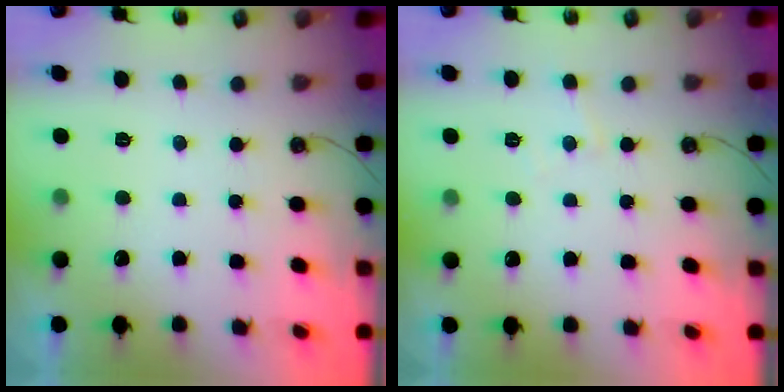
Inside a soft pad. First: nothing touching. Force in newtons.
{"total": 5.0, "press": 4.9, "slide": 0.7}